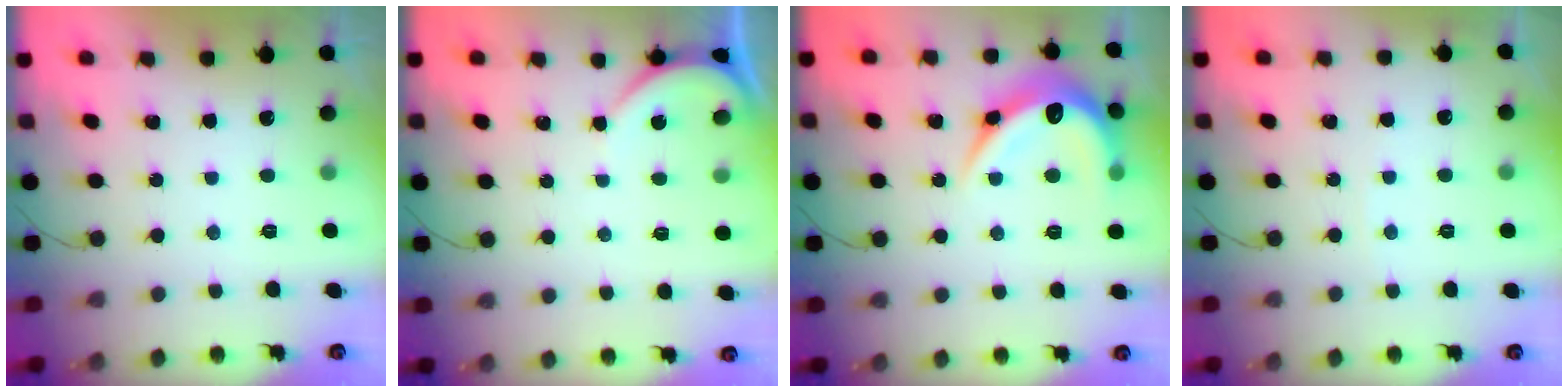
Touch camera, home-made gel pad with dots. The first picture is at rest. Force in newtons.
{"total": 3.0, "press": 3.0, "slide": 0.5}
{"total": 16.7, "press": 16.7, "slide": 0.3}
{"total": 1.7, "press": 1.7, "slide": 0.2}